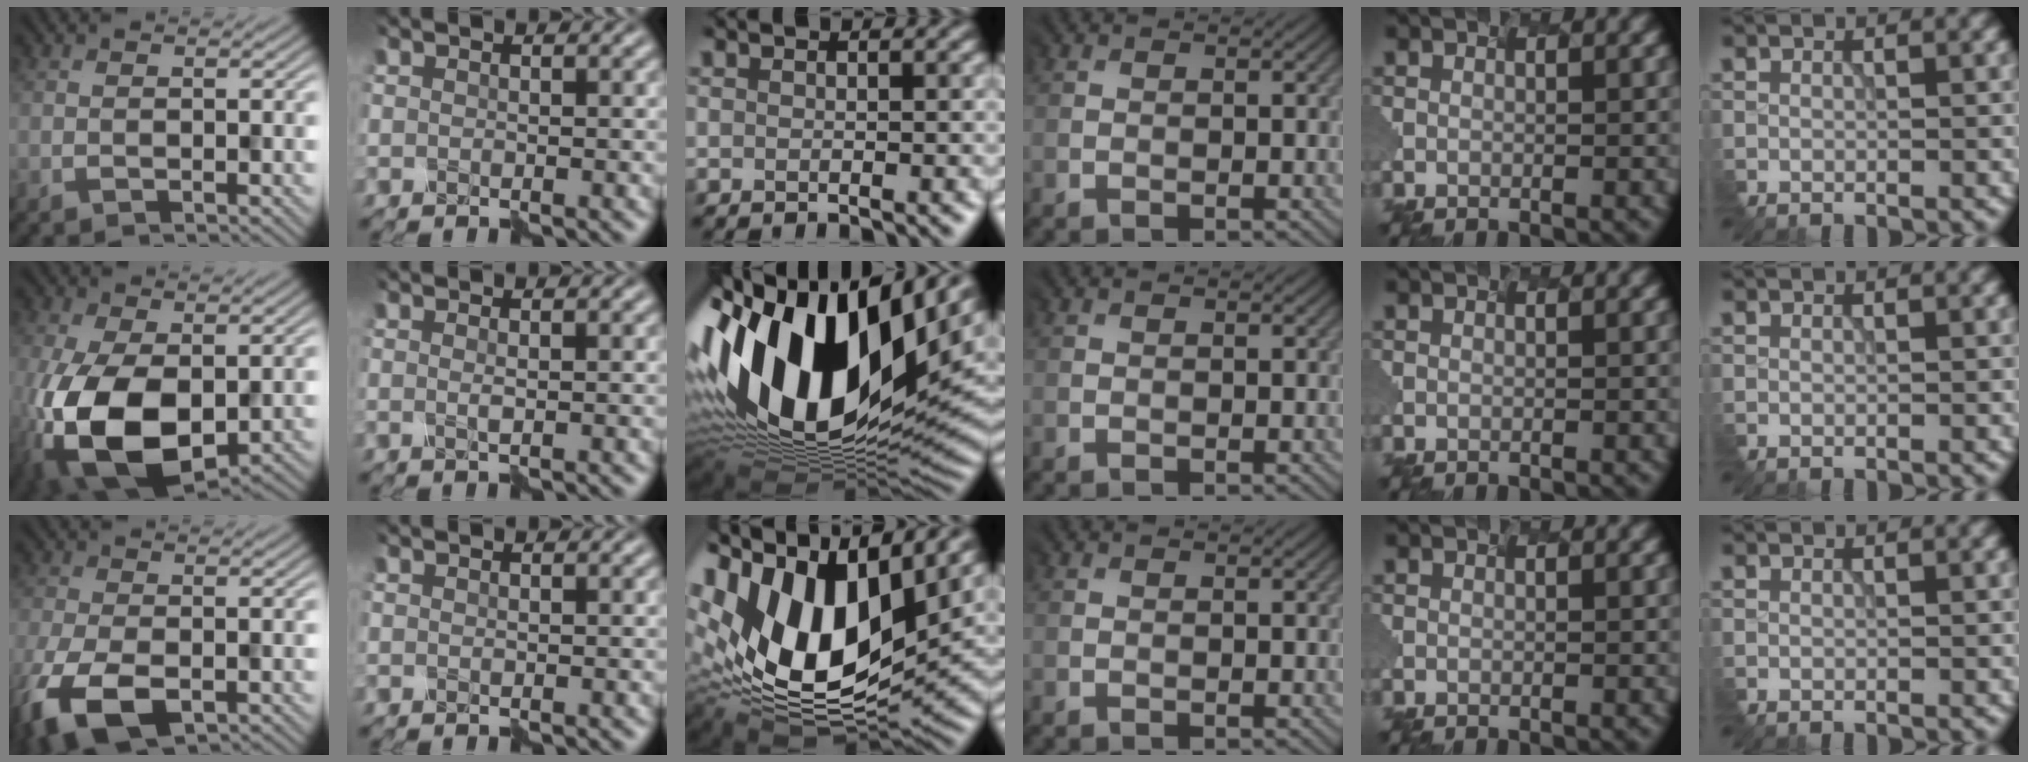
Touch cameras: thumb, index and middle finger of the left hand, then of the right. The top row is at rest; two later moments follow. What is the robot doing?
{"motion": "disassemble", "object": "velcro strap"}